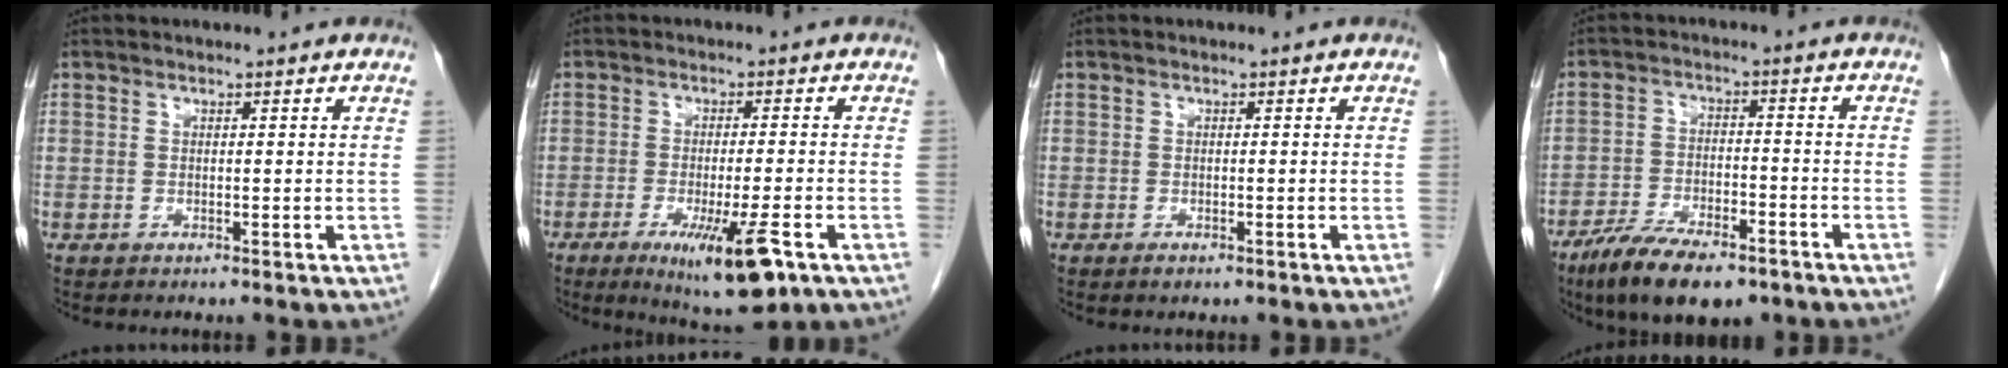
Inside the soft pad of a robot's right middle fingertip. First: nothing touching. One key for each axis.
{"total": 10.3, "fx": -5.1, "fy": 1.2, "fz": 8.9, "tx": -0.143, "ty": -0.028, "tz": -0.071}
{"total": 0.8, "fx": -0.6, "fy": 0.3, "fz": 0.6, "tx": -0.013, "ty": -0.003, "tz": -0.005}
{"total": 11.5, "fx": -8.2, "fy": 3.8, "fz": 7.1, "tx": -0.124, "ty": -0.015, "tz": -0.139}